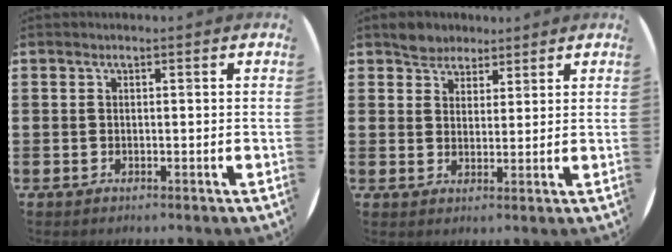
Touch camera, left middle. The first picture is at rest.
{"total": 3.5, "force": [3.0, 1.6, -0.3], "torque": [-0.004, 0.005, 0.059]}